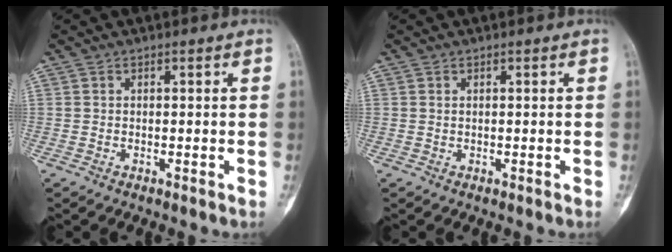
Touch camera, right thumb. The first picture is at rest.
{"total": 0.0}